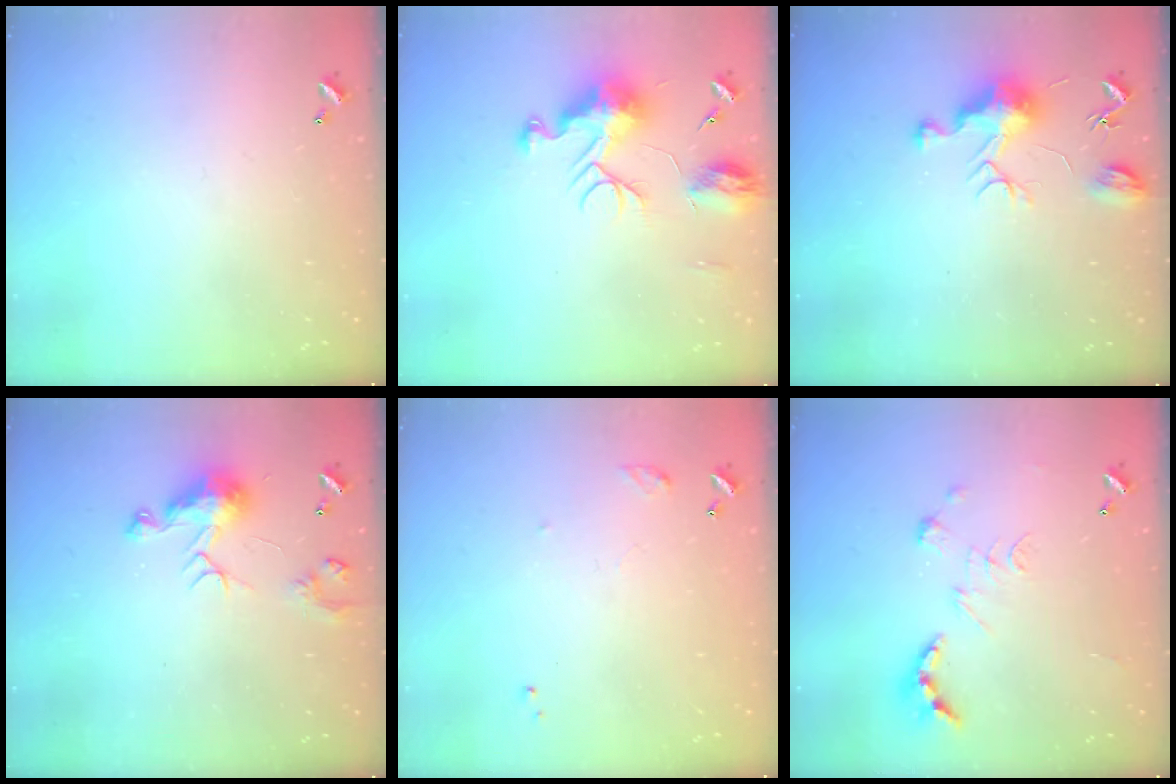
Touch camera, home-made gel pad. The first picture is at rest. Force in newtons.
{"total": 12.0, "press": 12.0, "slide": 0.6}
{"total": 11.4, "press": 11.4, "slide": 0.4}
{"total": 8.3, "press": 8.3, "slide": 0.1}
{"total": 6.2, "press": 6.2, "slide": 0.6}
{"total": 2.6, "press": 1.9, "slide": 1.8}